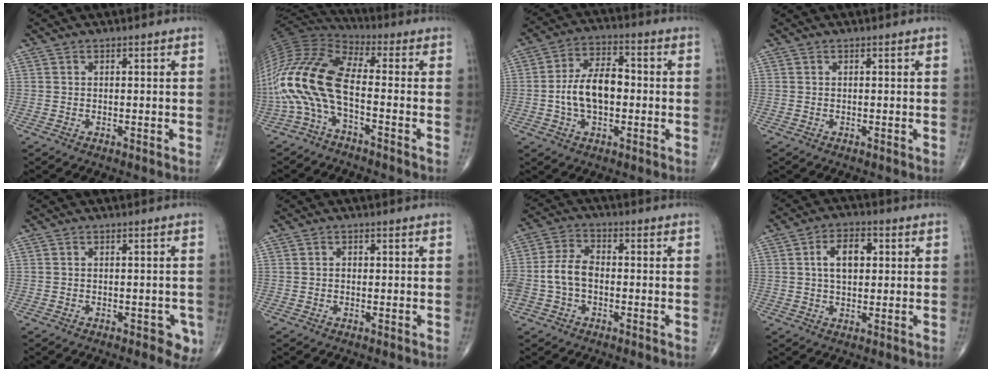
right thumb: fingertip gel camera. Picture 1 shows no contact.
{"total": 17.2, "force": [-4.2, 6.6, 15.3], "torque": [-0.345, 0.055, -0.090]}
{"total": 12.9, "force": [-1.0, 8.0, 10.0], "torque": [-0.159, 0.030, -0.022]}
{"total": 0.0}
{"total": 3.7, "force": [-1.7, 2.0, 2.6], "torque": [-0.013, 0.004, -0.021]}
{"total": 0.8, "force": [0.0, 0.6, 0.5], "torque": [-0.005, 0.004, -0.003]}
{"total": 7.7, "force": [-1.4, 5.1, 5.6], "torque": [-0.119, 0.025, -0.033]}
{"total": 7.4, "force": [1.4, 4.4, 5.7], "torque": [-0.084, 0.012, 0.020]}